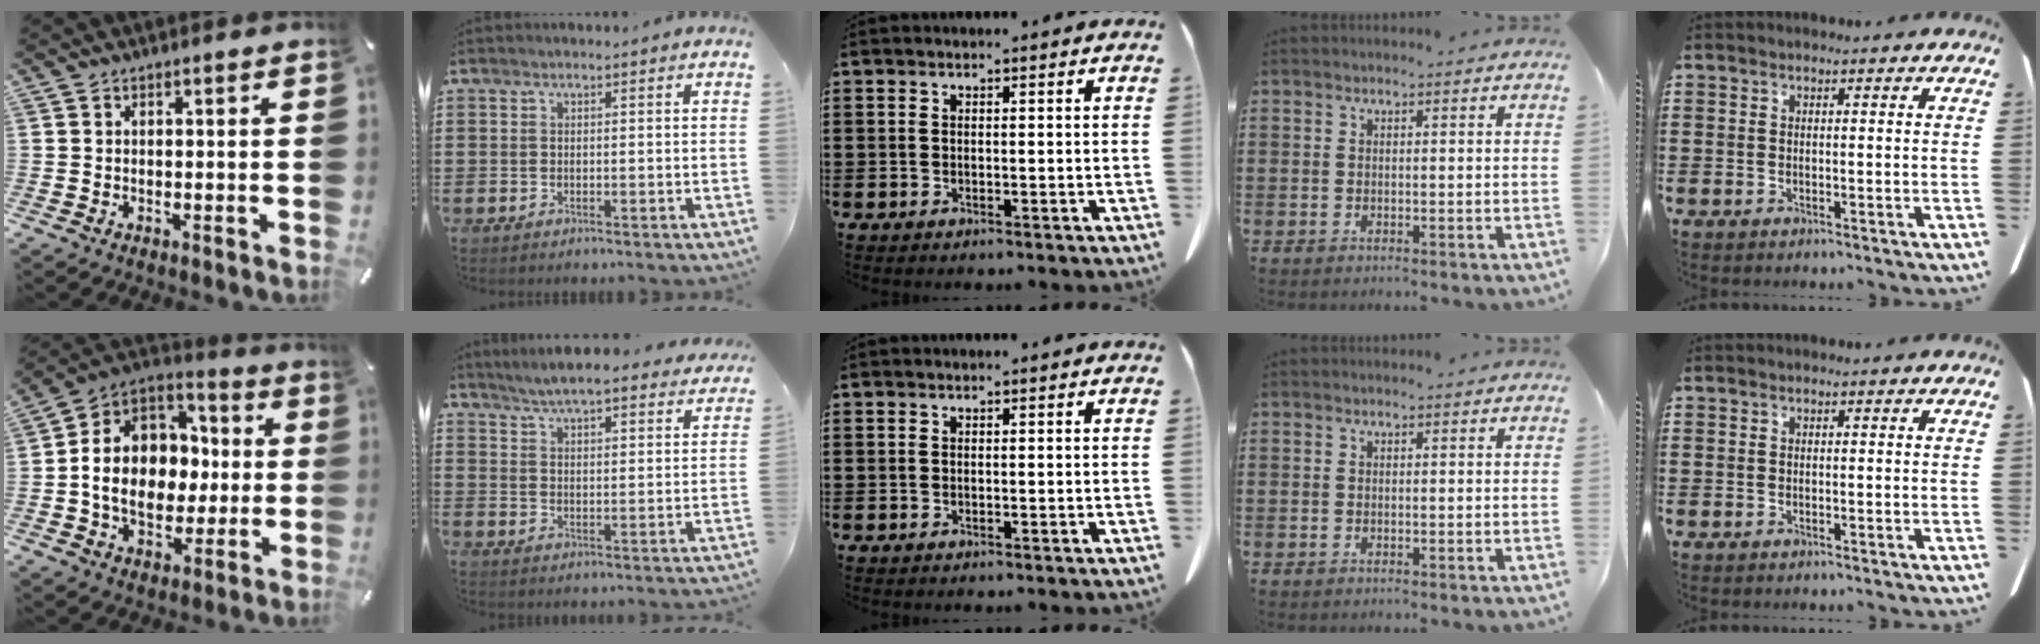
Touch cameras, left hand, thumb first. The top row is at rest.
{"thumb": {"total": 14.0, "force": [-1.4, 12.2, 6.7], "torque": [-0.143, 0.005, -0.020]}, "index": {"total": 5.3, "force": [5.2, -0.1, 1.1], "torque": [-0.043, -0.025, 0.091]}}